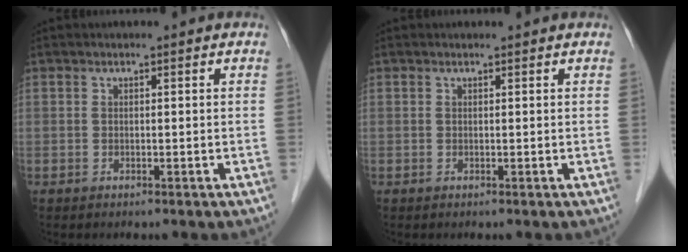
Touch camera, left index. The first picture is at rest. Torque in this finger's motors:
{"motor_torque": [0.22, -0.15, 0.02, -0.01]}